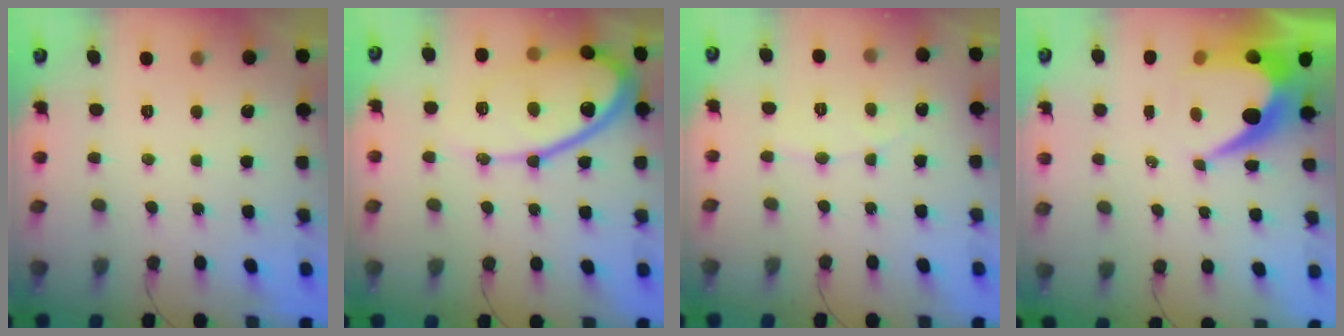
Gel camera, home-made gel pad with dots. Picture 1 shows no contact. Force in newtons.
{"total": 15.9, "press": 15.9, "slide": 1.3}
{"total": 4.9, "press": 4.9, "slide": 0.5}
{"total": 9.5, "press": 9.5, "slide": 0.6}